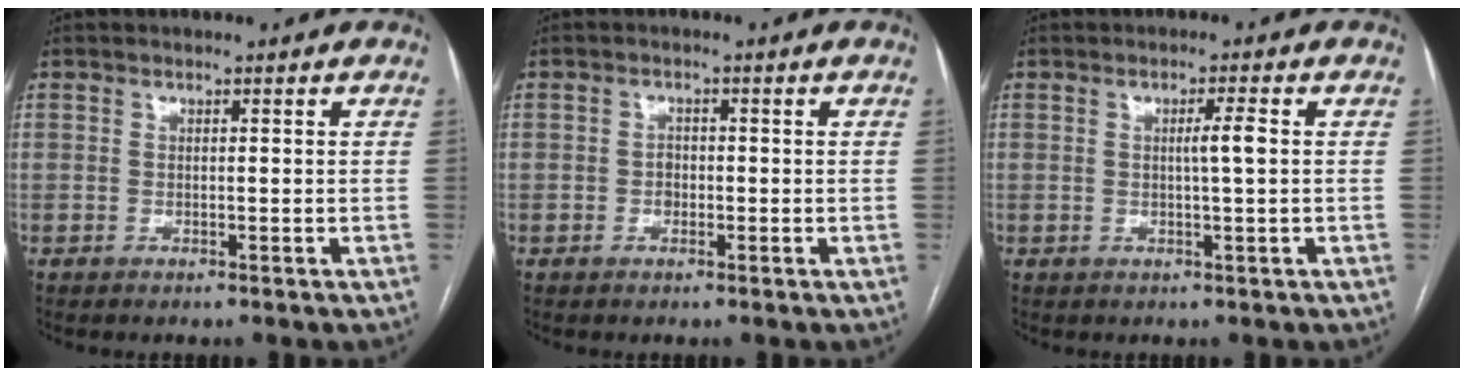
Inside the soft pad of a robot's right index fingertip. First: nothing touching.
{"total": 1.3, "force": [-0.3, 1.1, 0.7], "torque": [-0.006, 0.007, -0.004]}
{"total": 2.4, "force": [0.2, -0.3, 2.4], "torque": [-0.039, 0.000, 0.004]}